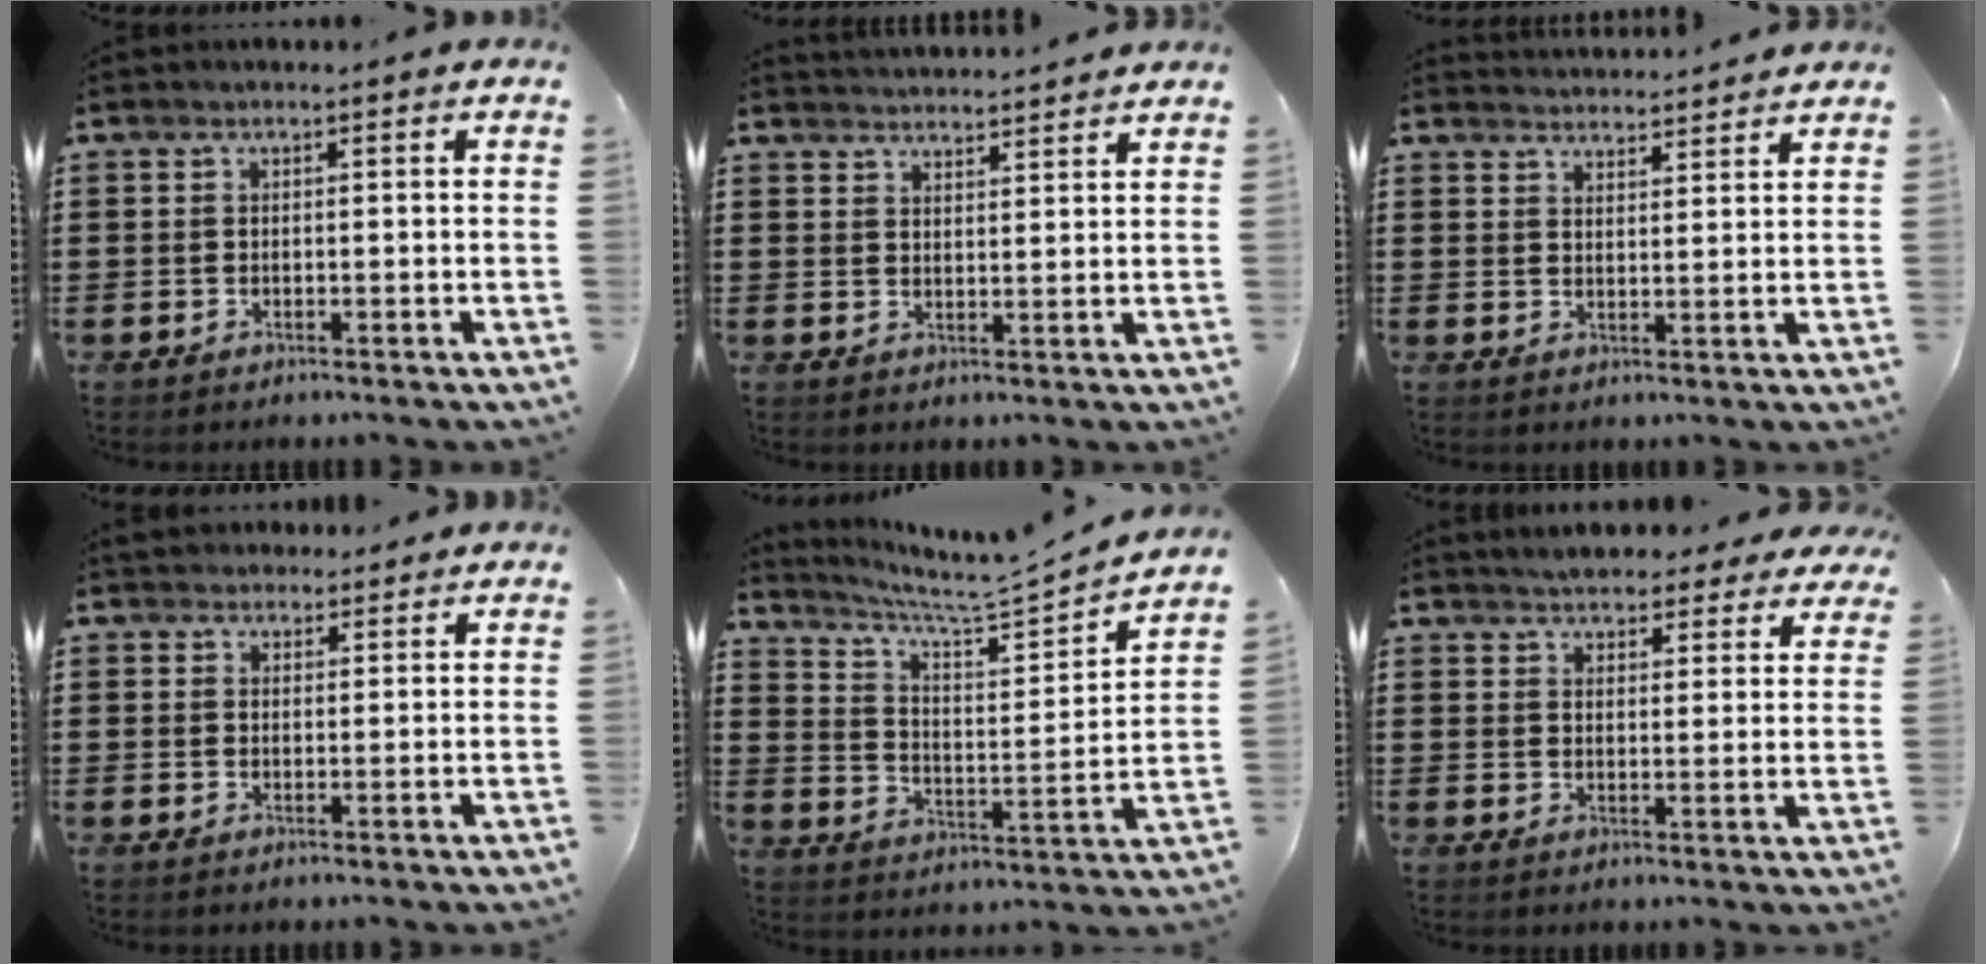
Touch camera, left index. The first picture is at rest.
{"total": 2.9, "force": [2.8, -0.4, -0.3], "torque": [-0.002, -0.014, 0.053]}
{"total": 3.0, "force": [3.0, -0.2, -0.3], "torque": [-0.003, -0.015, 0.055]}
{"total": 2.6, "force": [2.3, 1.3, -0.2], "torque": [0.004, 0.002, 0.042]}
{"total": 4.6, "force": [4.4, -0.7, 1.2], "torque": [-0.047, -0.048, 0.061]}
{"total": 4.3, "force": [4.3, 0.6, 0.5], "torque": [-0.025, -0.011, 0.079]}